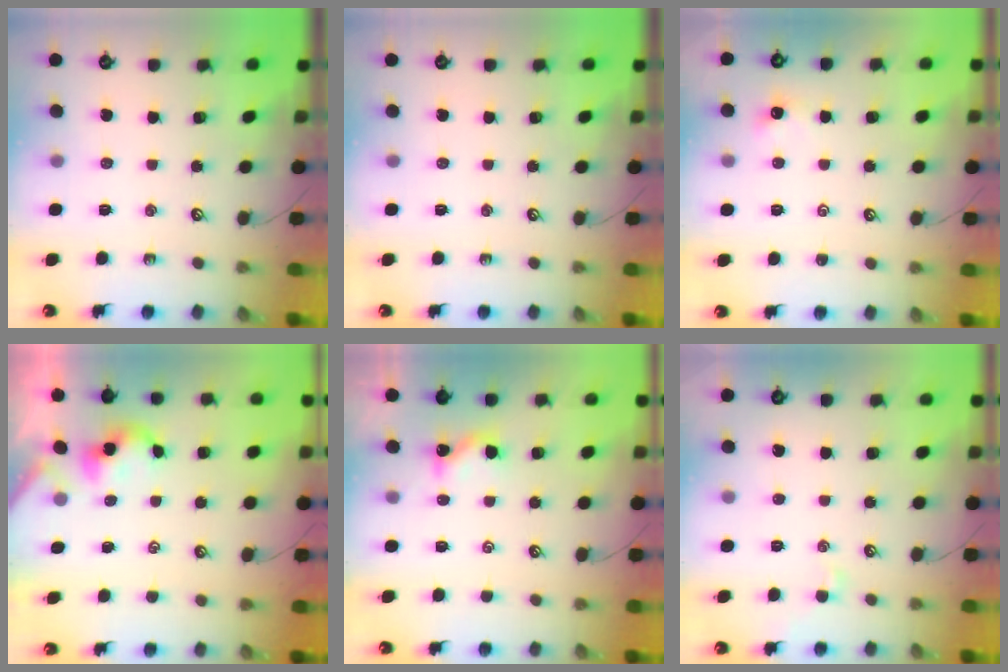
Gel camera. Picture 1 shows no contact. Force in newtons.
{"total": 0.0}
{"total": 0.0}
{"total": 0.6, "press": 0.5, "slide": 0.2}
{"total": 1.1, "press": 1.0, "slide": 0.4}
{"total": 0.6, "press": 0.3, "slide": 0.5}